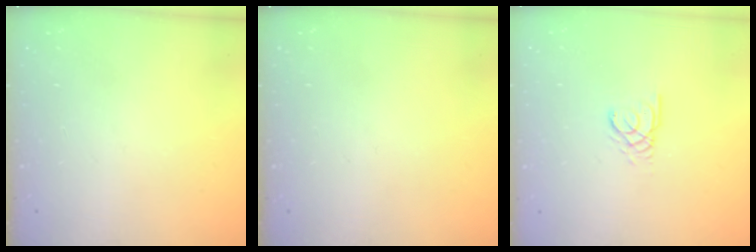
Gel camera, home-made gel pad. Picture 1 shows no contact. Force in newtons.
{"total": 0.0}
{"total": 2.4, "press": 2.4, "slide": 0.4}